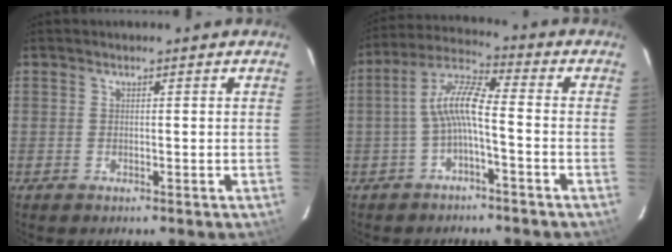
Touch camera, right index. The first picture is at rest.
{"total": 7.9, "force": [-2.3, 1.5, 7.5], "torque": [-0.167, 0.020, -0.044]}